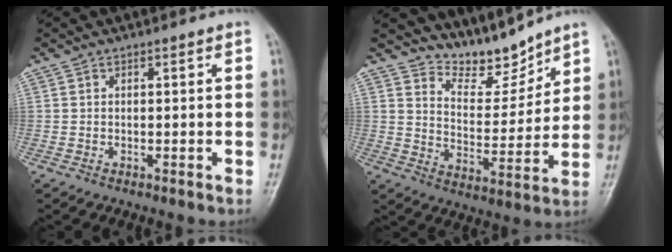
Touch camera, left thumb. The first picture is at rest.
{"total": 9.3, "force": [8.5, 3.1, 2.1], "torque": [-0.004, -0.067, 0.156]}